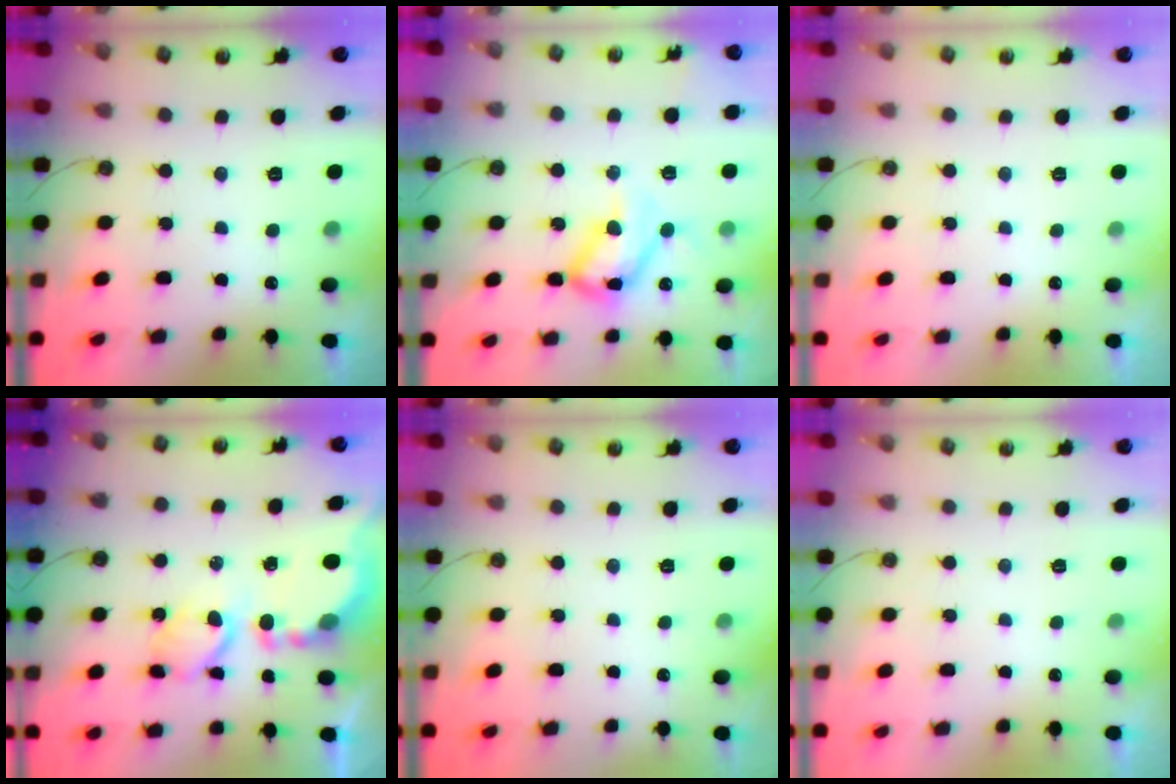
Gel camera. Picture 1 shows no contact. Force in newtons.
{"total": 15.3, "press": 15.2, "slide": 1.3}
{"total": 0.0}
{"total": 8.8, "press": 8.7, "slide": 0.7}
{"total": 0.0}
{"total": 0.0}